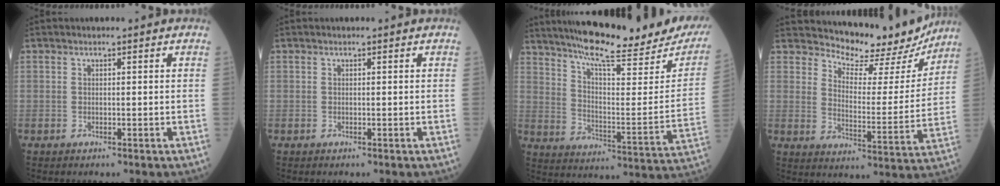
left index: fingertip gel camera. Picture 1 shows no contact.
{"total": 0.0}
{"total": 25.9, "force": [22.3, 3.1, 12.8], "torque": [-0.213, -0.057, 0.299]}
{"total": 13.6, "force": [13.0, 3.2, 2.6], "torque": [-0.041, -0.030, 0.170]}